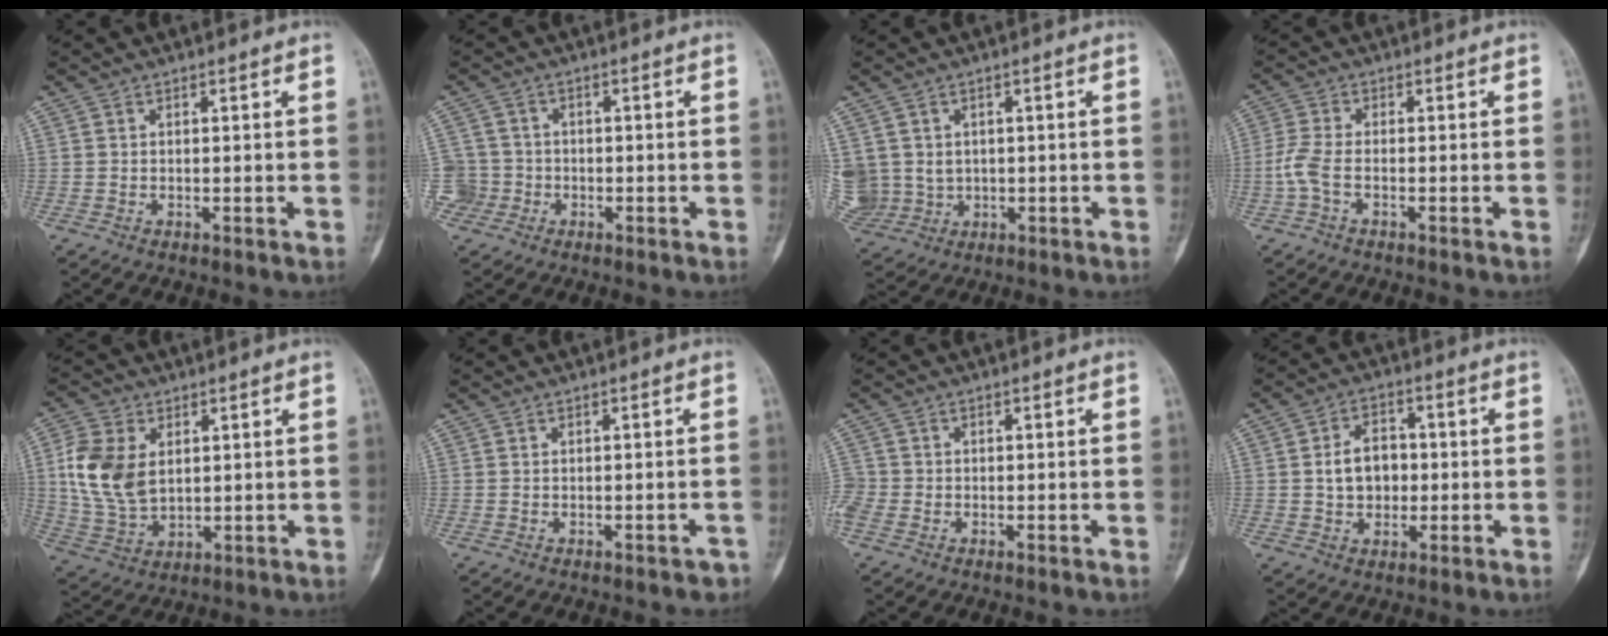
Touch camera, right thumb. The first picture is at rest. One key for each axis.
{"total": 4.5, "fx": -1.5, "fy": 4.2, "fz": -0.3, "tx": 0.025, "ty": 0.018, "tz": -0.032}
{"total": 12.4, "fx": 0.5, "fy": 11.3, "fz": 5.2, "tx": -0.150, "ty": 0.020, "tz": 0.038}
{"total": 4.0, "fx": -1.4, "fy": 1.5, "fz": 3.4, "tx": -0.093, "ty": 0.005, "tz": -0.038}
{"total": 12.2, "fx": 2.4, "fy": 8.1, "fz": 8.8, "tx": -0.169, "ty": -0.007, "tz": 0.053}
{"total": 1.8, "fx": -1.4, "fy": 1.0, "fz": 0.7, "tx": -0.006, "ty": 0.012, "tz": -0.012}
{"total": 3.8, "fx": -1.0, "fy": 3.2, "fz": 1.8, "tx": -0.049, "ty": 0.008, "tz": -0.020}
{"total": 7.5, "fx": 0.0, "fy": 5.5, "fz": 5.1, "tx": -0.061, "ty": 0.012, "tz": -0.003}